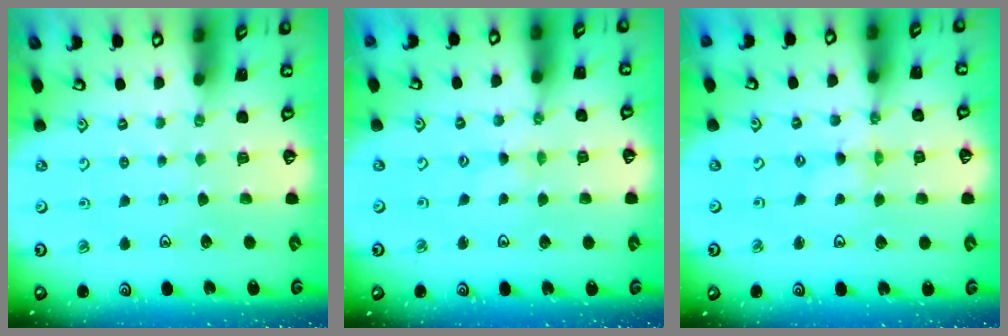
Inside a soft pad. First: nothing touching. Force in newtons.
{"total": 0.5, "press": 0.5, "slide": 0.1}
{"total": 0.0}